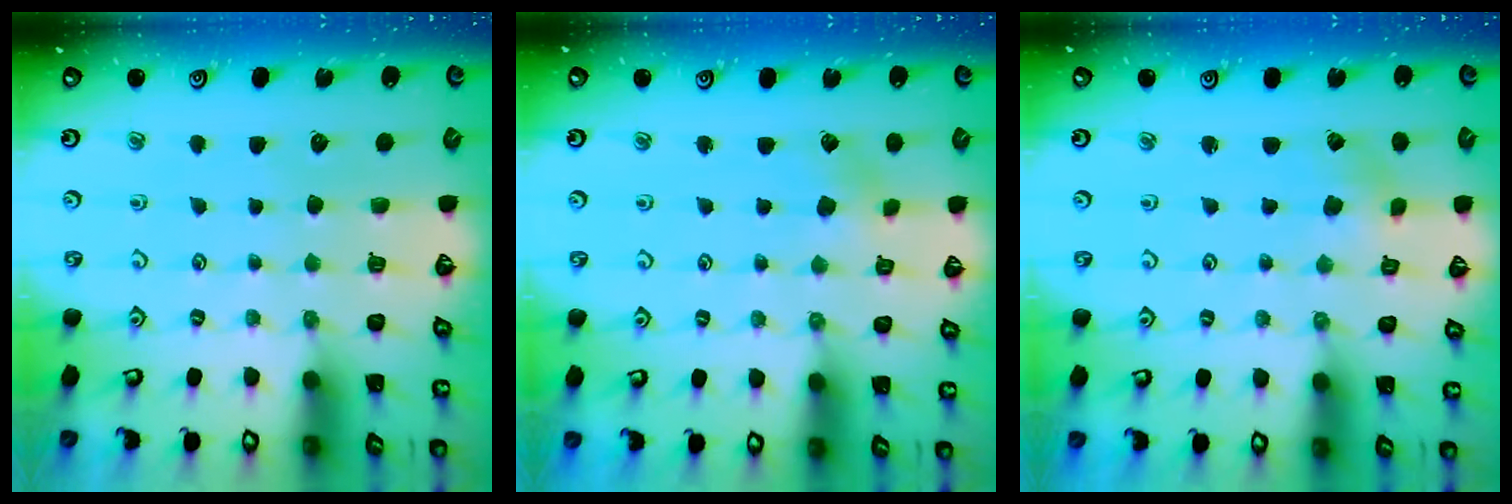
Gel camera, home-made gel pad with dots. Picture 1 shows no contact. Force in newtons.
{"total": 2.2, "press": 2.2, "slide": 0.3}
{"total": 0.5, "press": 0.5, "slide": 0.1}